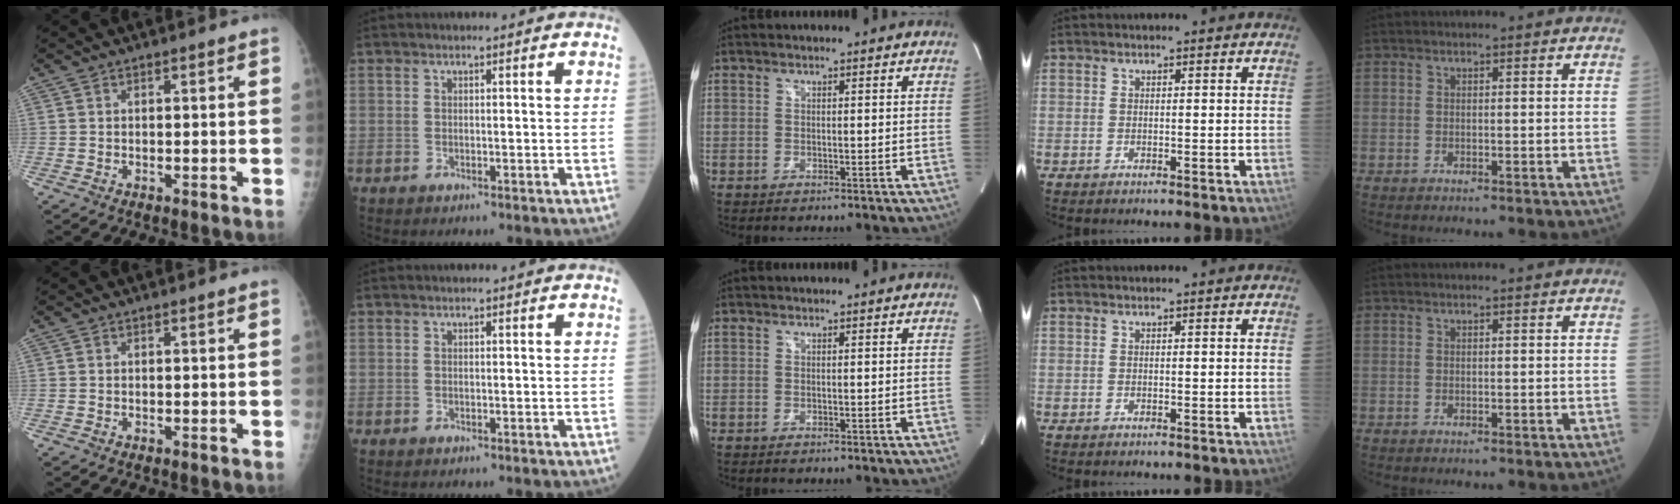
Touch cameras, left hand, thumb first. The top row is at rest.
{}